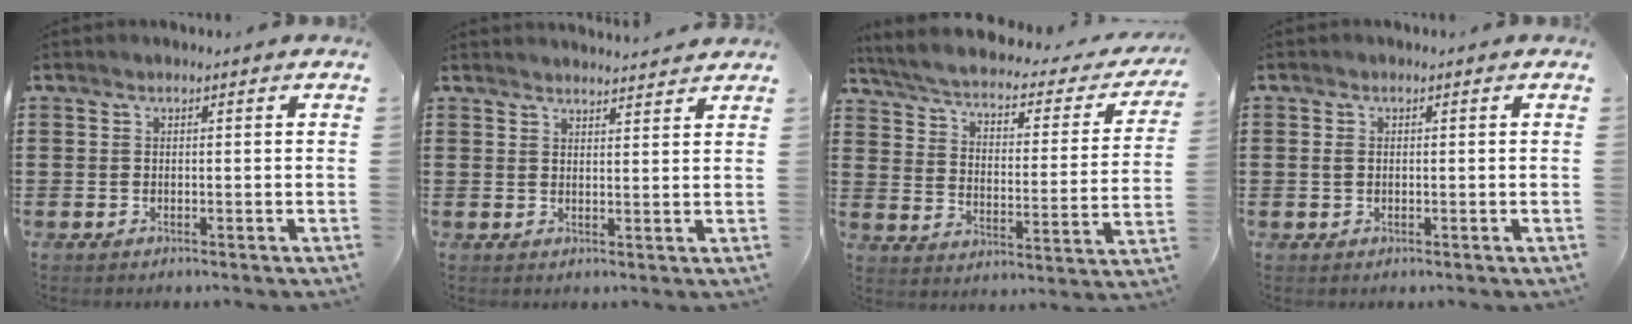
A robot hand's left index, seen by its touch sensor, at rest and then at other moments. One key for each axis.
{"total": 2.4, "fx": 2.4, "fy": -0.2, "fz": 0.0, "tx": -0.006, "ty": -0.007, "tz": 0.046}
{"total": 3.3, "fx": 2.5, "fy": 0.6, "fz": 2.0, "tx": -0.056, "ty": -0.027, "tz": 0.033}
{"total": 1.2, "fx": 0.0, "fy": 0.8, "fz": 0.9, "tx": -0.029, "ty": 0.001, "tz": -0.003}